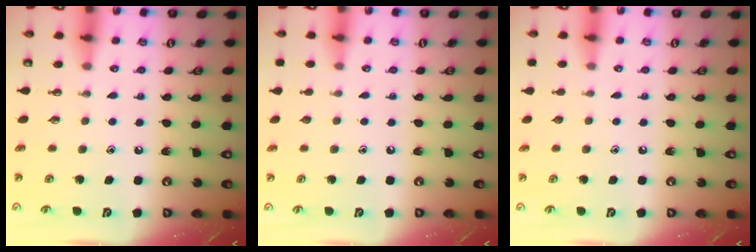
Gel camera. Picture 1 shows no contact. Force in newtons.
{"total": 0.0}
{"total": 0.0}